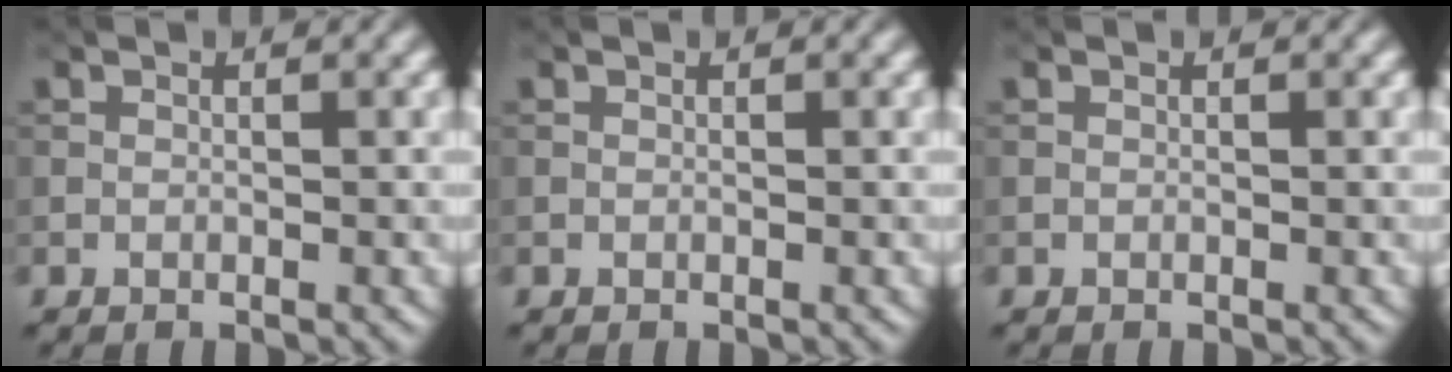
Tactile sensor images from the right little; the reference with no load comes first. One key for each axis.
{"total": 0.0}
{"total": 0.0}